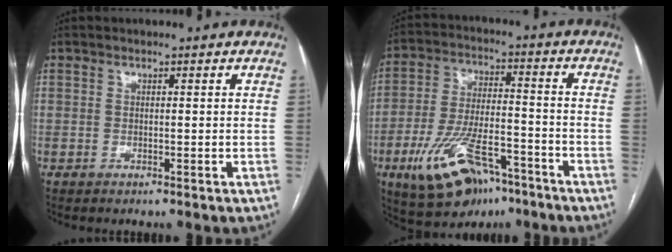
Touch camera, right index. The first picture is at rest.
{"total": 15.4, "force": [-8.9, 5.8, 11.2], "torque": [-0.216, -0.004, -0.145]}